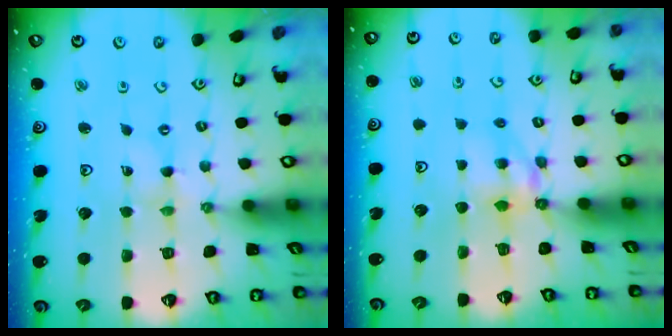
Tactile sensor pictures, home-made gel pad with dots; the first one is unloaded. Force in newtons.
{"total": 6.3, "press": 6.3, "slide": 0.2}